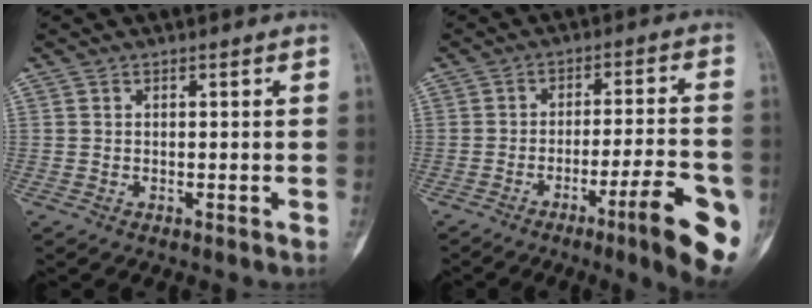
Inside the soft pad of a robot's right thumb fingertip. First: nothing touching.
{"total": 13.4, "force": [-5.9, 1.8, 11.9], "torque": [-0.158, 0.013, -0.082]}